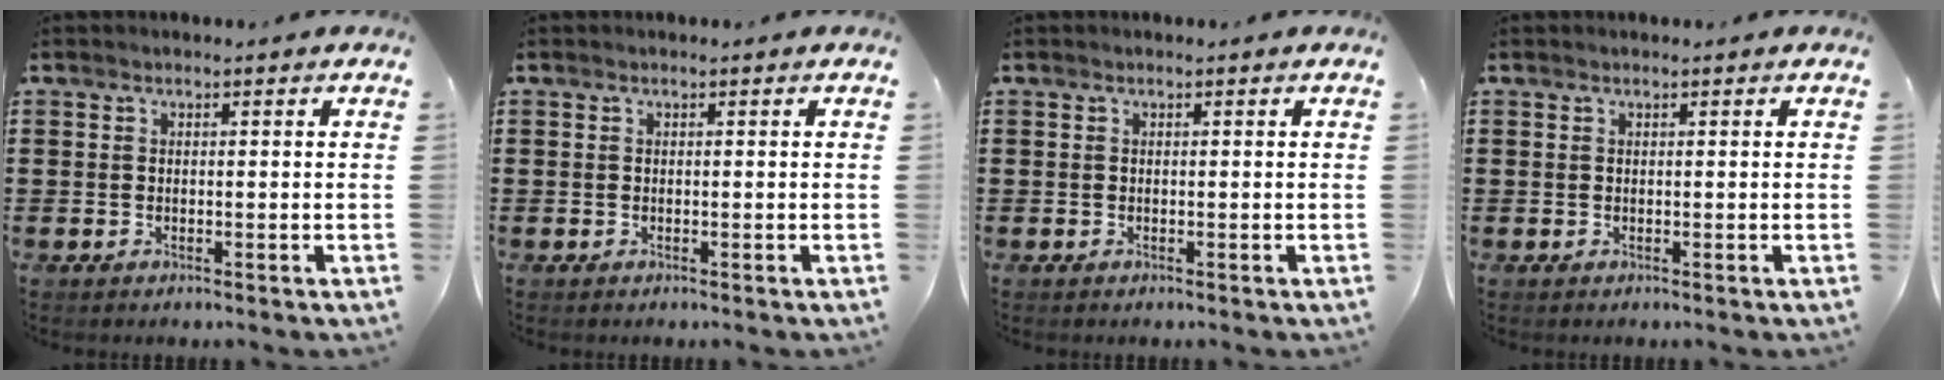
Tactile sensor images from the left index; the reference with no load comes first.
{"total": 0.0}
{"total": 0.0}
{"total": 0.0}